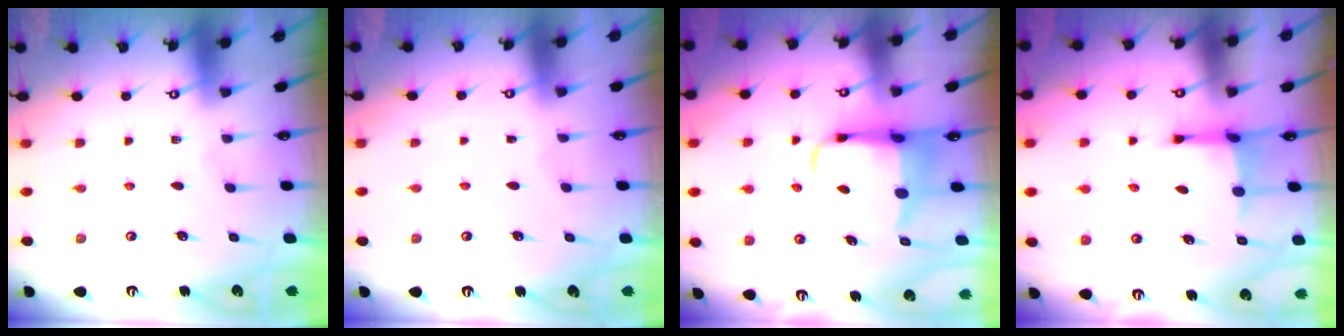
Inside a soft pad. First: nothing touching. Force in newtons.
{"total": 1.2, "press": 1.2, "slide": 0.1}
{"total": 7.6, "press": 7.4, "slide": 1.7}
{"total": 4.4, "press": 4.3, "slide": 1.2}